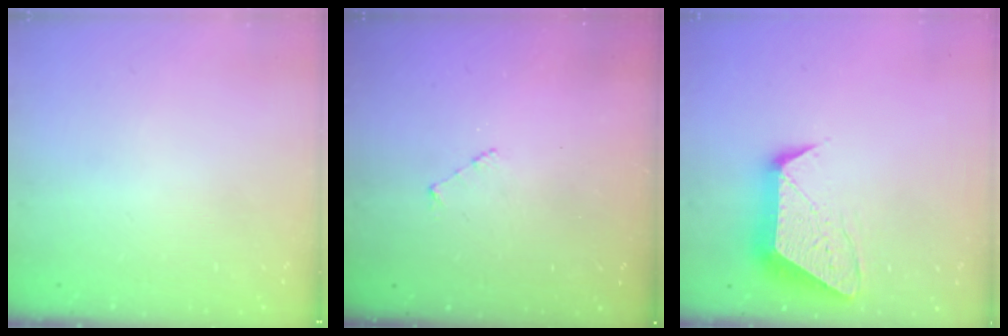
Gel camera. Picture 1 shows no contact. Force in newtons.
{"total": 2.6, "press": 2.6, "slide": 0.2}
{"total": 11.8, "press": 11.8, "slide": 0.8}